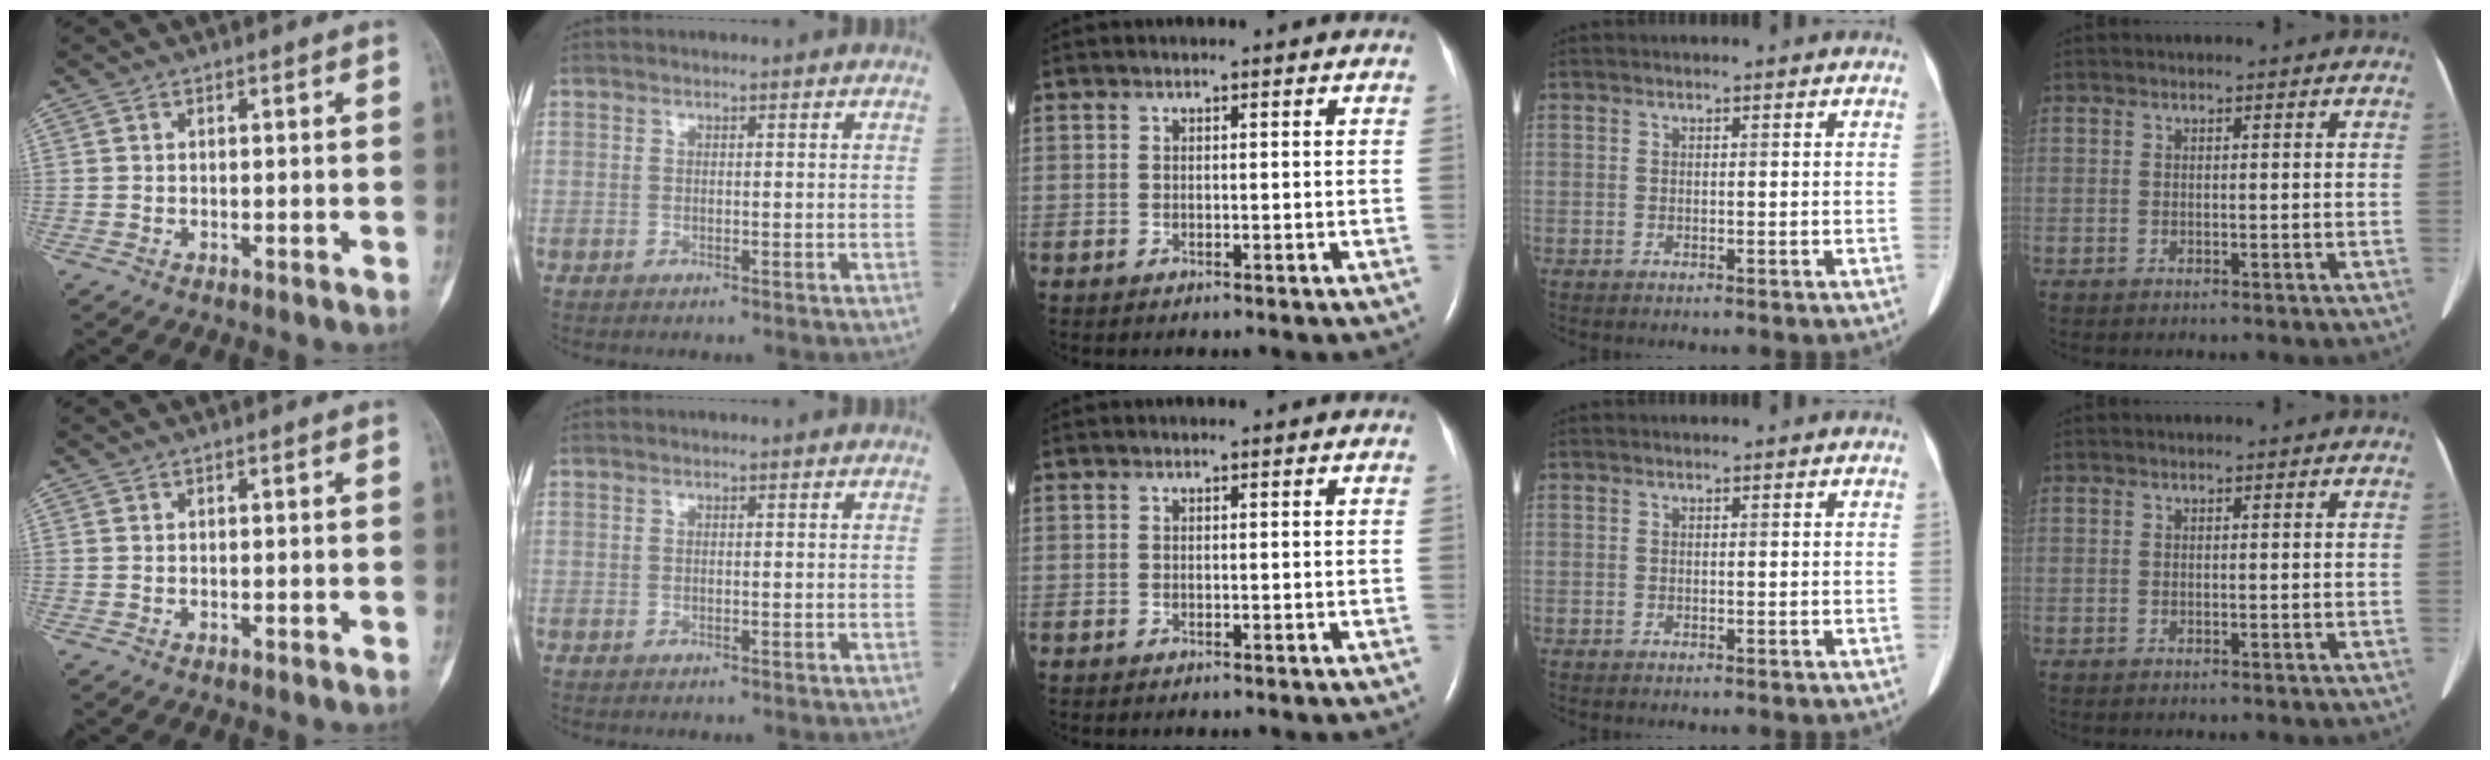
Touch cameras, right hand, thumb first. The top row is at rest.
{}